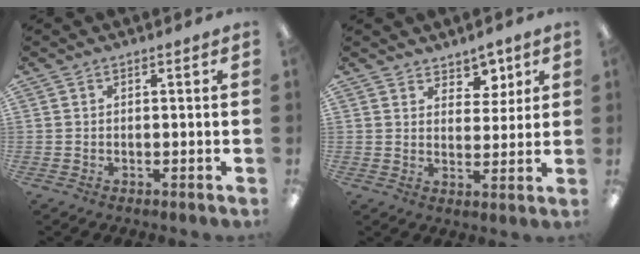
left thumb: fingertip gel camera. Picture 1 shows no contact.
{"total": 5.6, "force": [4.4, 3.3, 0.9], "torque": [0.002, -0.028, 0.077]}